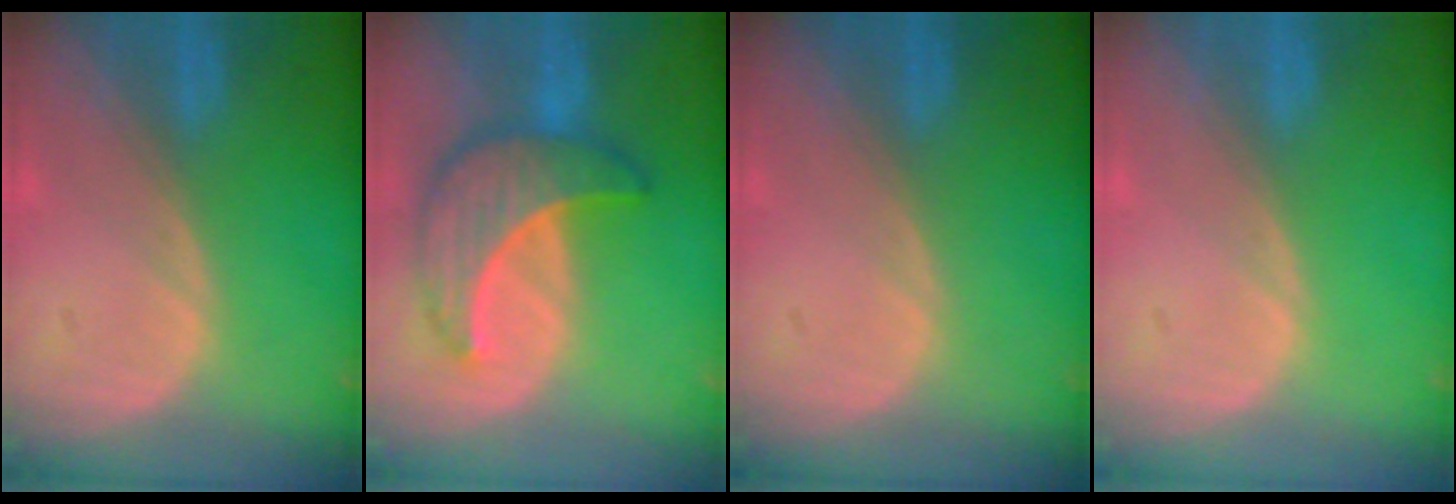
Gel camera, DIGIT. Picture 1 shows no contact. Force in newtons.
{"total": 8.4, "press": 8.4, "slide": 0.7}
{"total": 0.0}
{"total": 0.0}